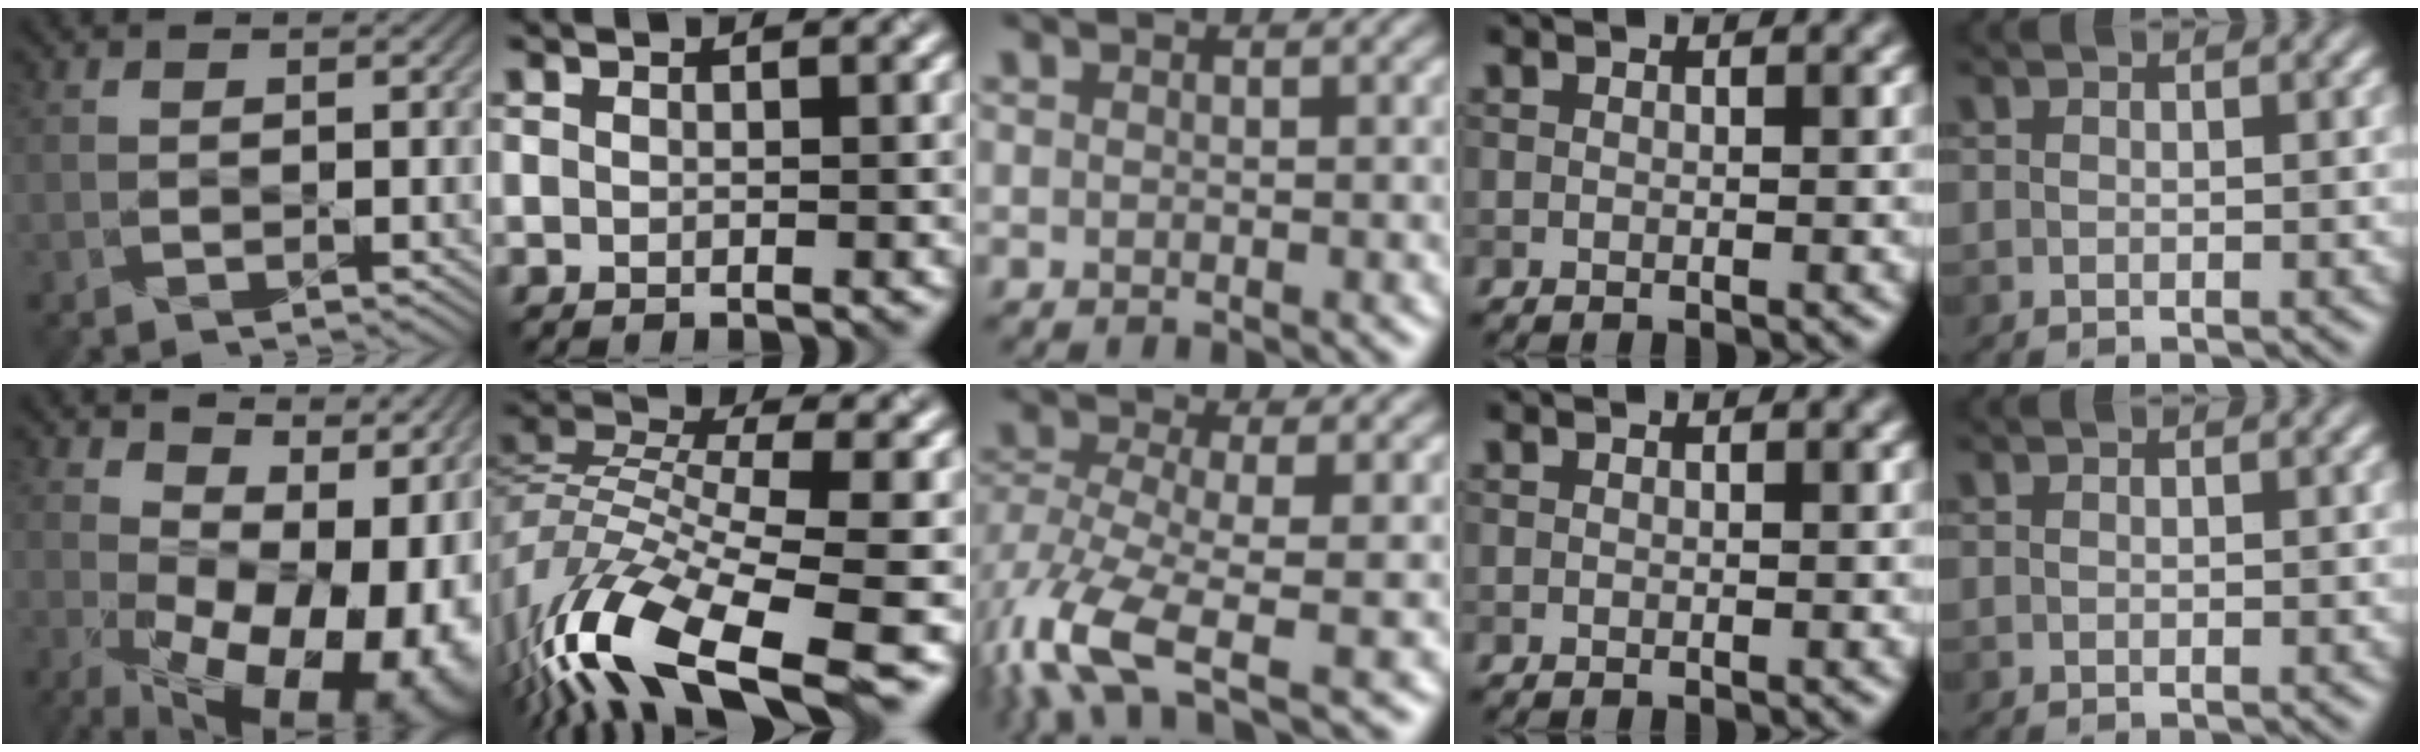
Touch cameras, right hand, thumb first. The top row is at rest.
{"thumb": {"total": 17.3, "force": [-0.4, 10.1, 14.1], "torque": [-0.149, -0.020, 0.041]}, "index": {"total": 12.2, "force": [-6.9, 4.3, 9.2], "torque": [-0.189, 0.004, -0.131]}, "middle": {"total": 8.3, "force": [-4.2, 3.2, 6.5], "torque": [-0.149, -0.007, -0.085]}}